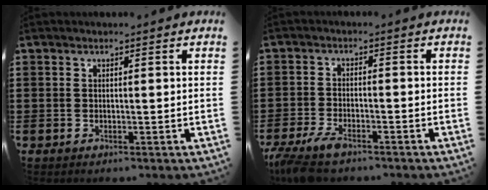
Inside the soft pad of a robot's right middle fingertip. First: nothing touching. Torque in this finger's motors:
{"motor_torque": [2.14, 0.00, 0.24, 0.15]}